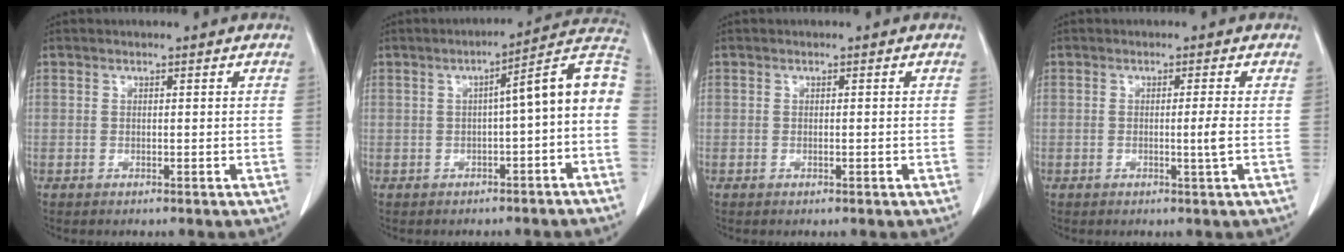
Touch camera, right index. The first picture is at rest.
{"total": 9.5, "force": [-0.6, 0.8, 9.4], "torque": [-0.117, 0.037, -0.016]}
{"total": 0.6, "force": [-0.1, 0.1, 0.6], "torque": [-0.011, 0.000, -0.001]}
{"total": 2.3, "force": [-0.4, -0.7, 2.2], "torque": [-0.035, -0.004, -0.008]}